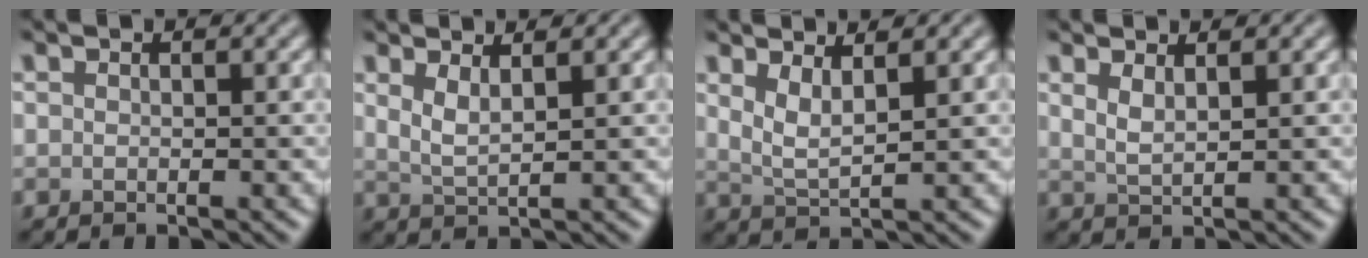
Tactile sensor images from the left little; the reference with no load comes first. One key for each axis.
{"total": 2.2, "fx": 1.2, "fy": 0.6, "fz": 1.7, "tx": -0.031, "ty": -0.004, "tz": 0.025}
{"total": 2.7, "fx": 1.6, "fy": 0.7, "fz": 2.0, "tx": -0.036, "ty": -0.006, "tz": 0.031}
{"total": 1.8, "fx": 1.2, "fy": 0.5, "fz": 1.3, "tx": -0.024, "ty": -0.002, "tz": 0.022}